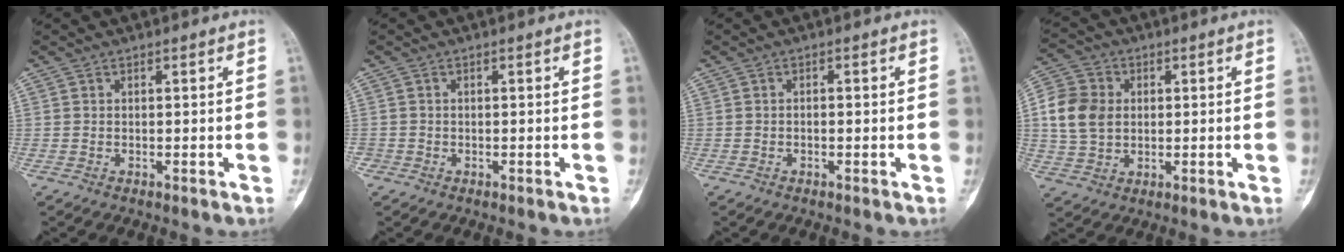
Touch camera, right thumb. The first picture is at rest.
{"total": 0.9, "force": [-0.4, 0.8, 0.0], "torque": [0.003, 0.005, -0.010]}
{"total": 0.7, "force": [-0.2, 0.3, 0.6], "torque": [-0.007, 0.004, -0.005]}
{"total": 10.2, "force": [1.1, 8.3, 5.9], "torque": [-0.098, 0.007, 0.018]}